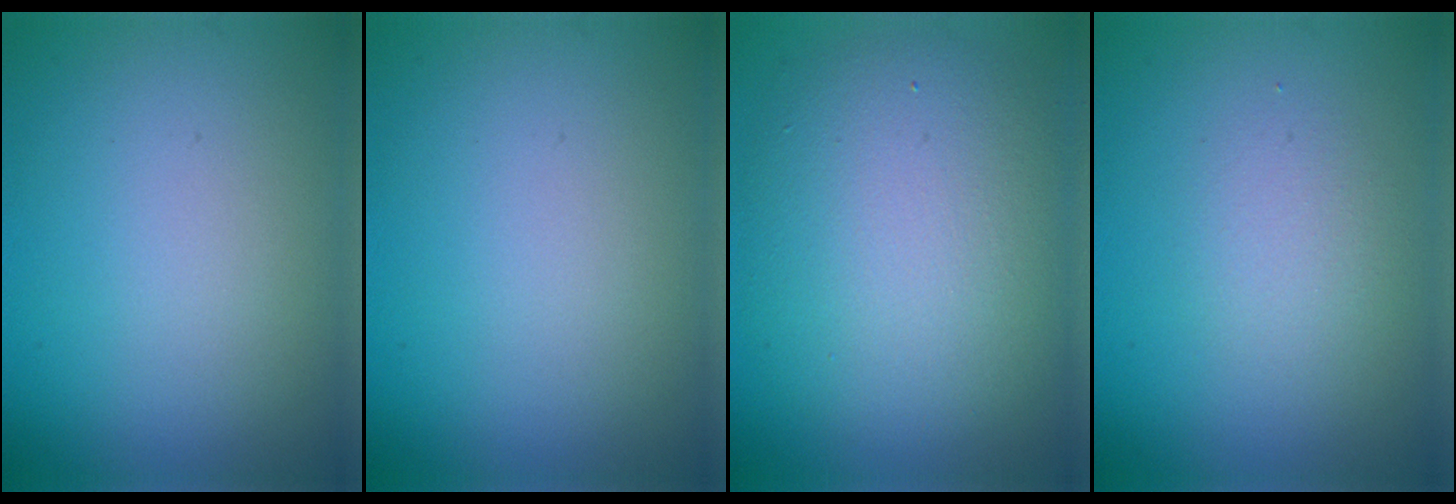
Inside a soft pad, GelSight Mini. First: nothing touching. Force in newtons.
{"total": 0.0}
{"total": 9.5, "press": 9.4, "slide": 0.5}
{"total": 1.6, "press": 1.6, "slide": 0.1}